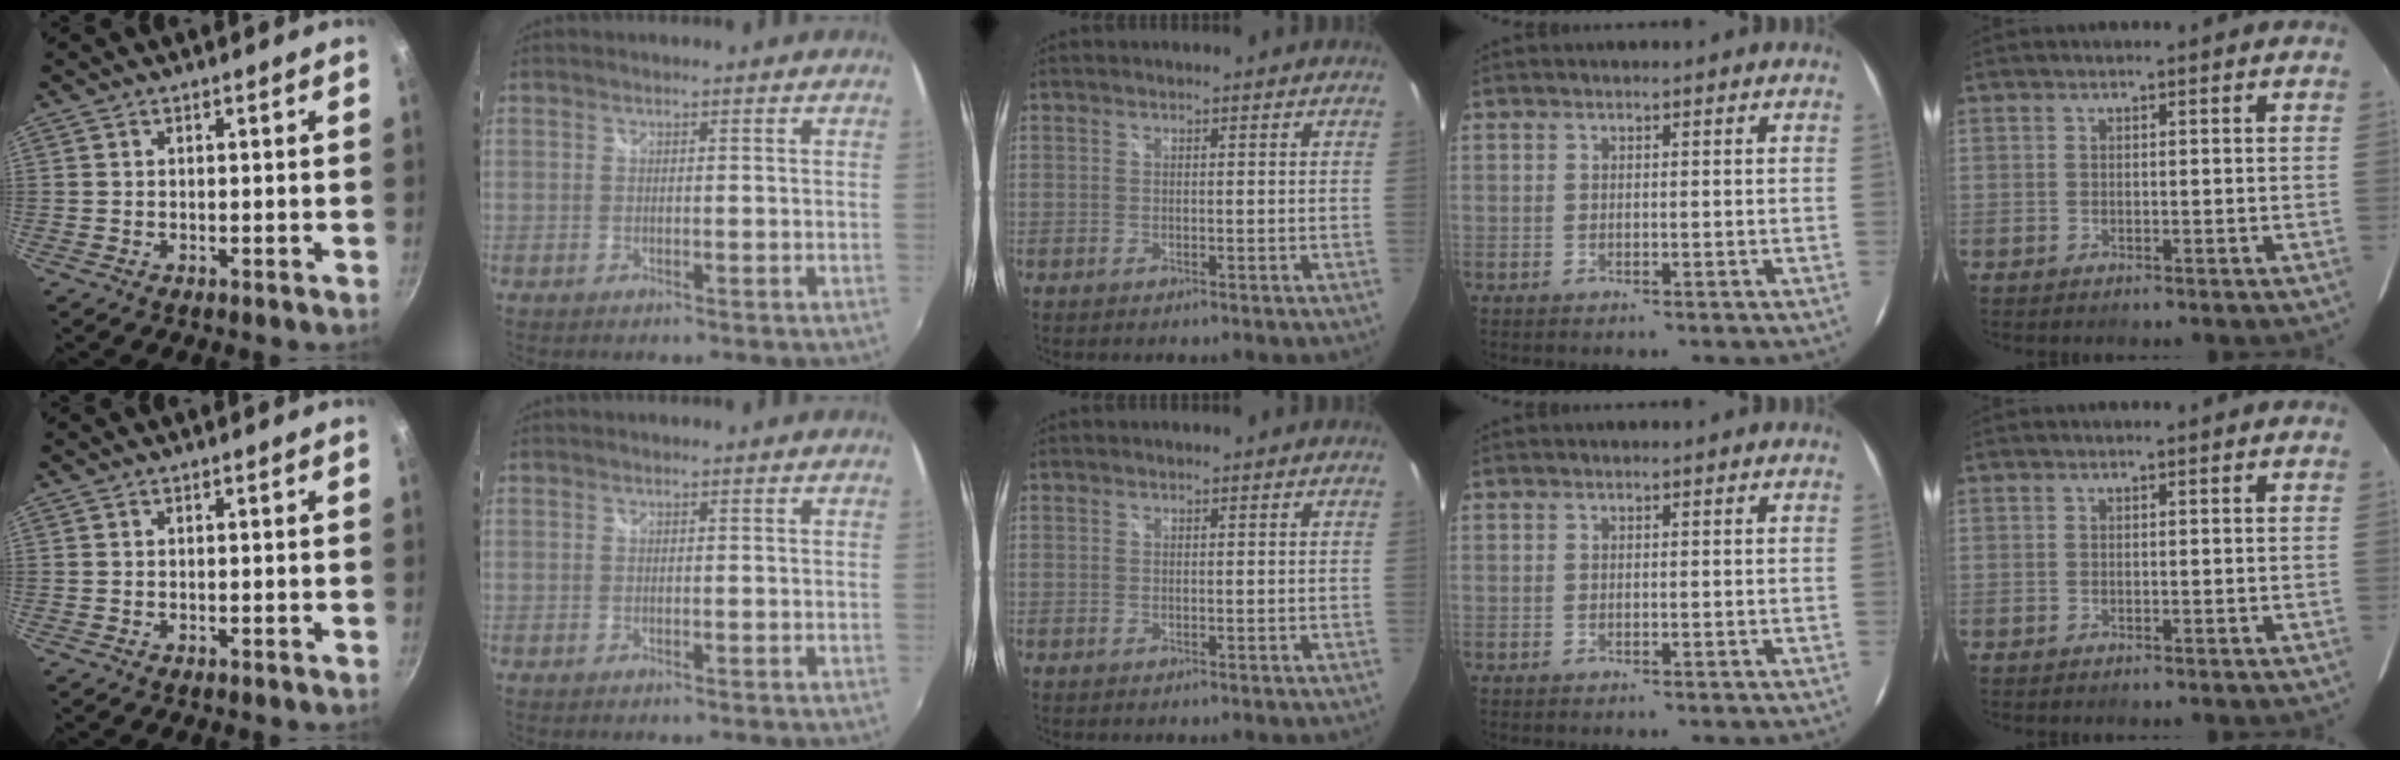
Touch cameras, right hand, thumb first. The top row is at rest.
{}